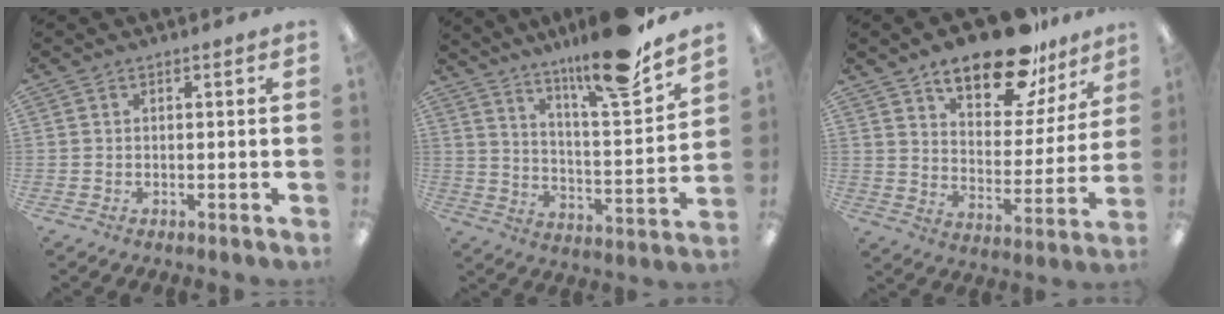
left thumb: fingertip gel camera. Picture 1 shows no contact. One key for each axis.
{"total": 16.7, "fx": 13.8, "fy": 1.8, "fz": 9.2, "tx": -0.152, "ty": -0.096, "tz": 0.224}
{"total": 18.7, "fx": 14.2, "fy": 7.3, "fz": 9.8, "tx": -0.155, "ty": -0.082, "tz": 0.242}